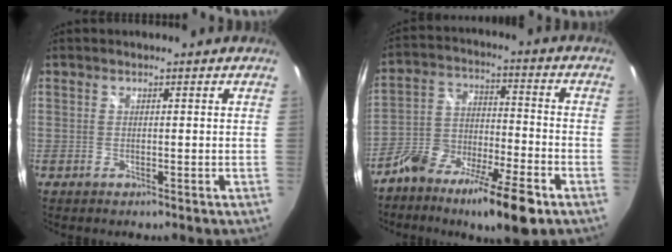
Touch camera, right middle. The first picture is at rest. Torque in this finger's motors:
{"motor_torque": [0.57, -0.89, 0.27, 0.10]}